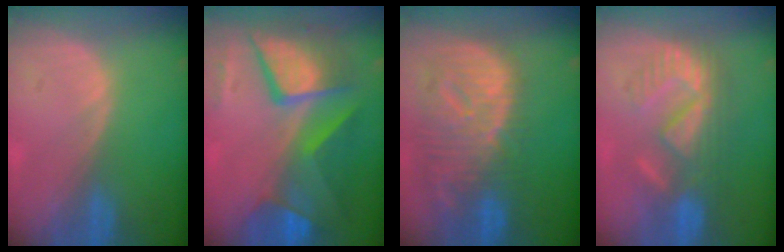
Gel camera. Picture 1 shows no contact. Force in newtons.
{"total": 11.6, "press": 11.6, "slide": 1.4}
{"total": 12.4, "press": 10.7, "slide": 6.3}
{"total": 8.7, "press": 8.5, "slide": 1.6}